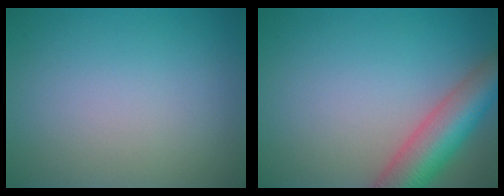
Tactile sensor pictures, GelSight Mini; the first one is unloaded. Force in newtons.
{"total": 7.2, "press": 7.2, "slide": 0.4}